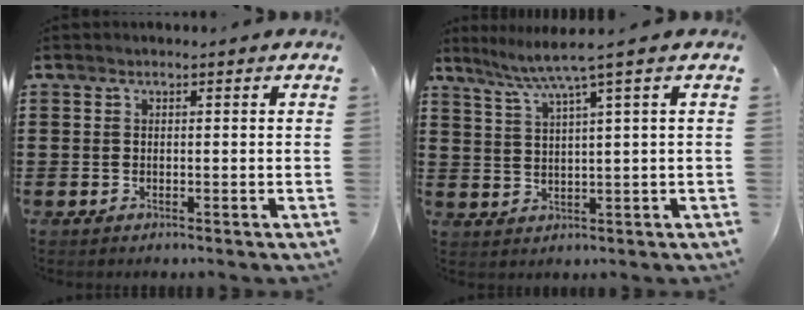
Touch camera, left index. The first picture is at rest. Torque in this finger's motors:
{"motor_torque": [0.26, -0.35, 0.16, 0.02]}